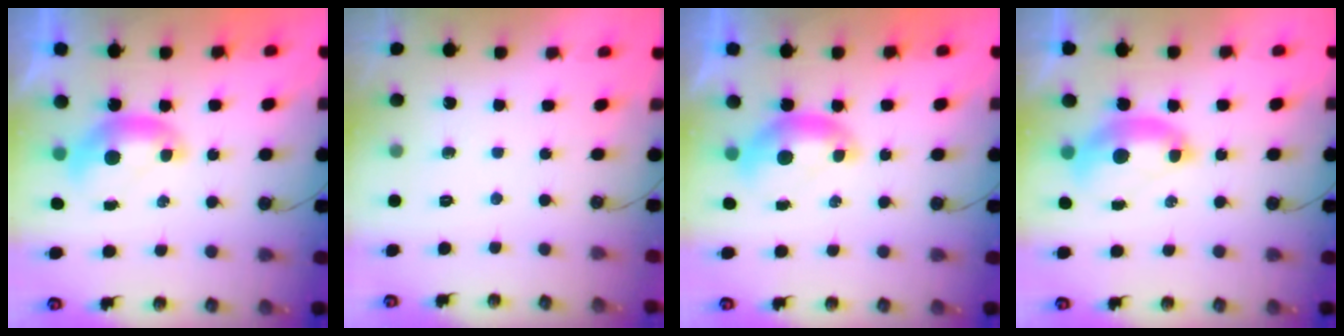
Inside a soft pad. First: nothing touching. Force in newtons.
{"total": 0.0}
{"total": 0.0}
{"total": 2.9, "press": 2.8, "slide": 0.6}